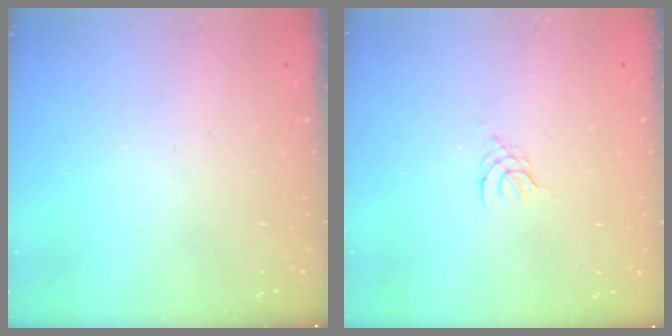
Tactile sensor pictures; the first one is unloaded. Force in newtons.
{"total": 2.0, "press": 1.9, "slide": 0.4}